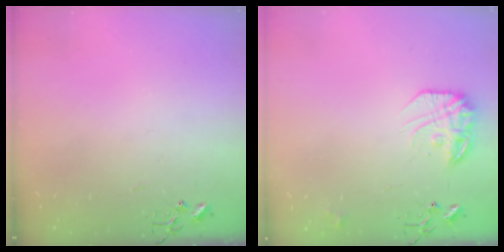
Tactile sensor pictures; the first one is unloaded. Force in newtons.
{"total": 15.5, "press": 15.5, "slide": 1.0}